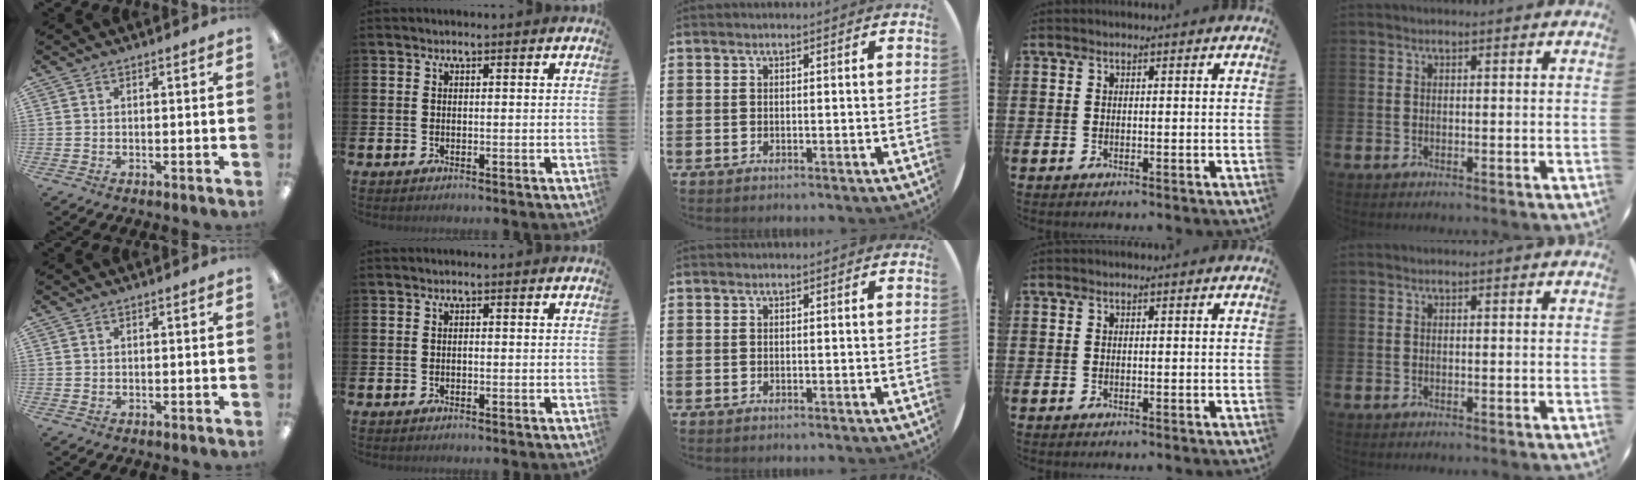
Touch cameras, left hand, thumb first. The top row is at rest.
{"thumb": {"total": 0.6, "force": [0.2, 0.6, 0.1], "torque": [-0.001, 0.005, 0.004]}}